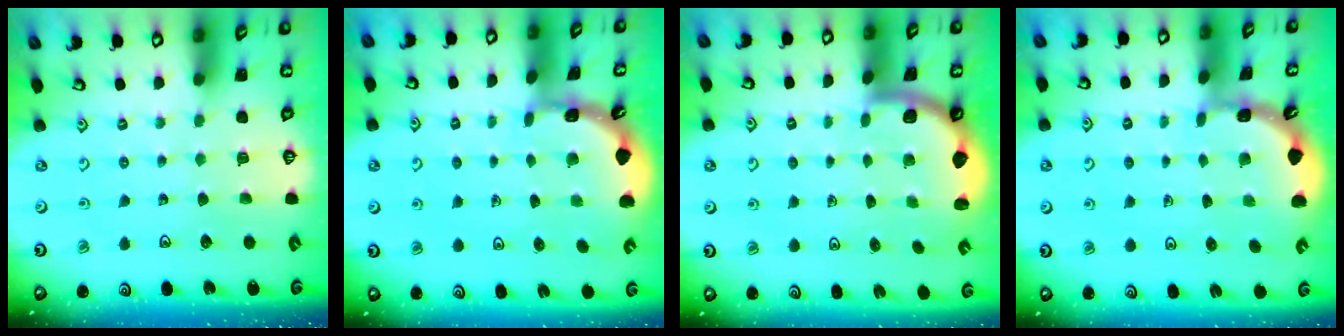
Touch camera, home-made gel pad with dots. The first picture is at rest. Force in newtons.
{"total": 1.8, "press": 1.8, "slide": 0.1}
{"total": 1.6, "press": 1.6, "slide": 0.1}
{"total": 1.8, "press": 1.8, "slide": 0.1}